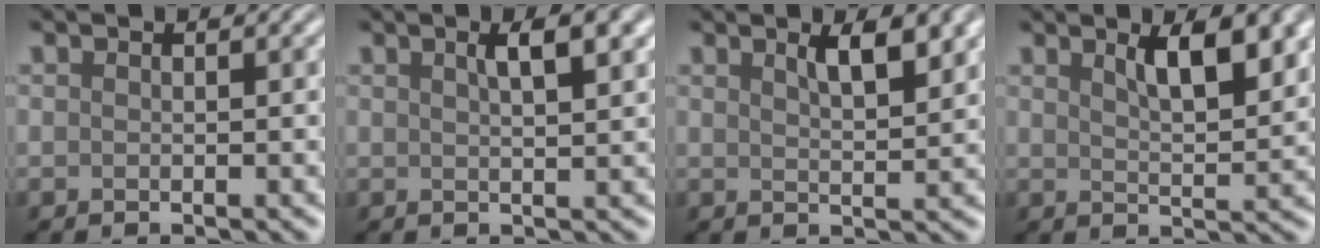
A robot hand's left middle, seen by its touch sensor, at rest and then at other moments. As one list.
[{"total": 3.4, "force": [1.6, 1.0, 2.8], "torque": [-0.031, 0.008, 0.023]}, {"total": 3.3, "force": [1.9, 0.9, 2.6], "torque": [-0.033, 0.001, 0.032]}, {"total": 4.9, "force": [2.4, 1.6, 3.9], "torque": [-0.055, 0.000, 0.040]}]